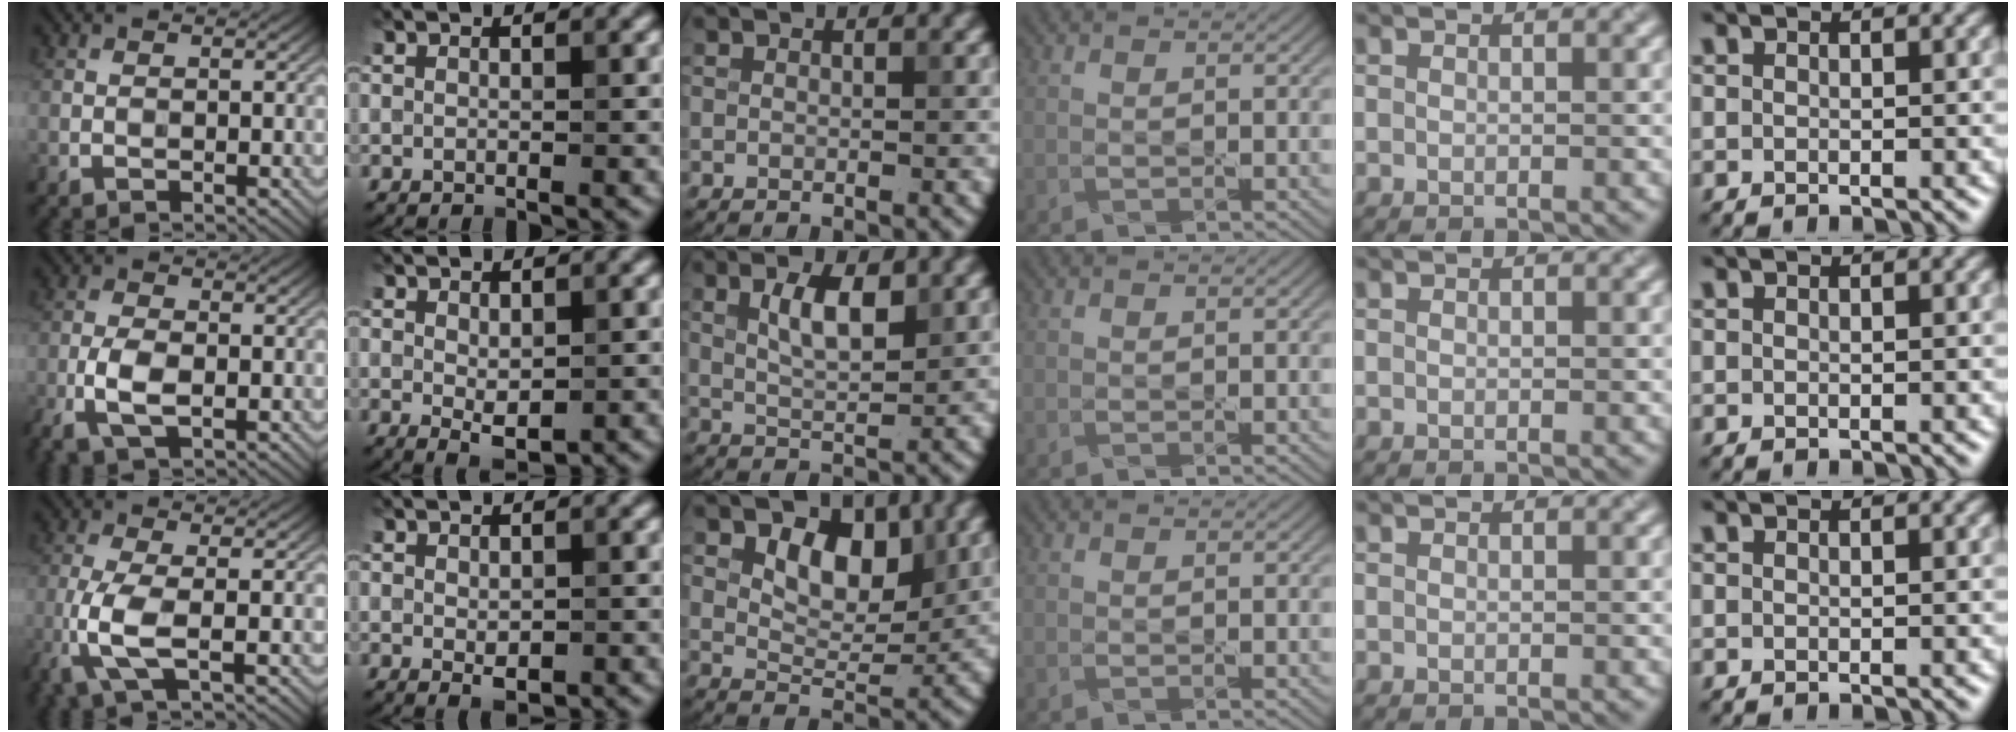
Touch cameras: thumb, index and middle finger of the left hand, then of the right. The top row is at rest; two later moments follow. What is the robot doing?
{"motion": "cut", "object": "origami paper"}